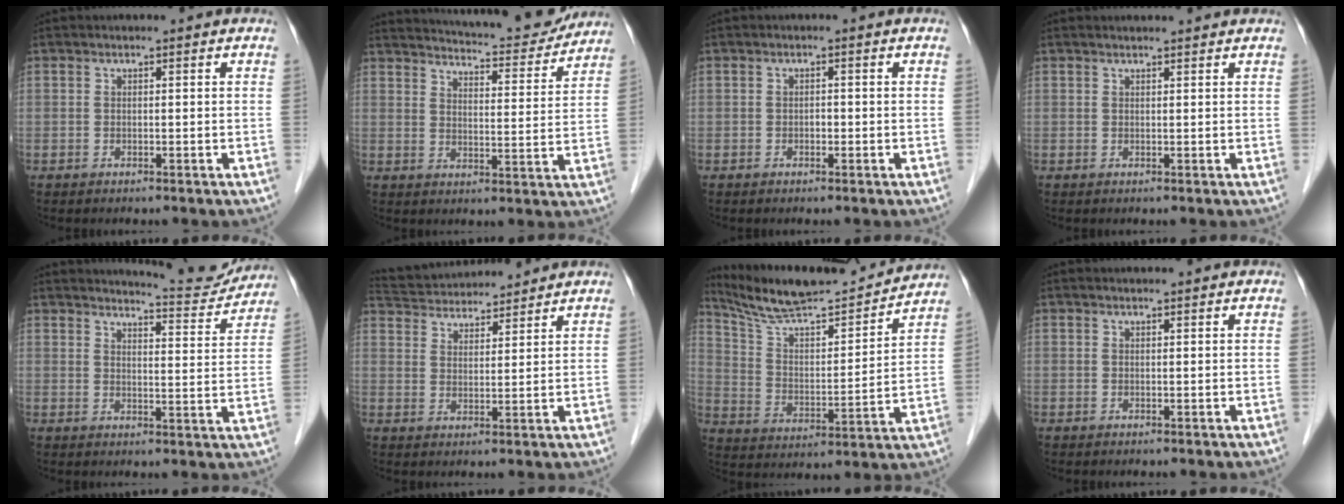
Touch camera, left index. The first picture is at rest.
{"total": 17.4, "force": [16.3, 2.6, 5.5], "torque": [-0.079, -0.011, 0.212]}
{"total": 0.8, "force": [-0.3, 0.5, 0.5], "torque": [-0.007, 0.003, -0.006]}
{"total": 3.1, "force": [3.0, 0.2, 0.8], "torque": [-0.012, 0.020, 0.038]}
{"total": 9.5, "force": [9.5, 0.4, 1.0], "torque": [-0.014, -0.017, 0.115]}
{"total": 12.0, "force": [11.4, 2.1, 3.1], "torque": [-0.064, 0.035, 0.190]}
{"total": 18.5, "force": [17.3, 1.2, 6.4], "torque": [-0.115, -0.001, 0.280]}
{"total": 1.3, "force": [1.2, 0.0, 0.4], "torque": [-0.007, 0.015, 0.022]}